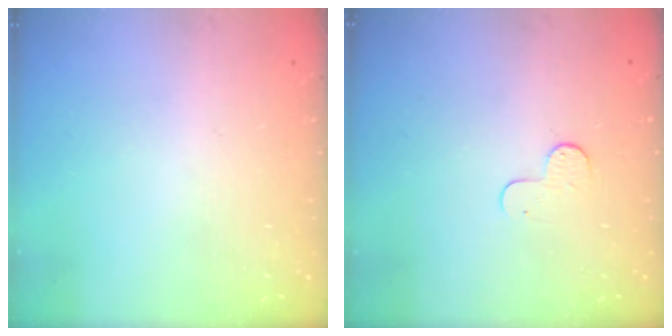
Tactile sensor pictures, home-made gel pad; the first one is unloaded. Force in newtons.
{"total": 5.0, "press": 5.0, "slide": 0.4}